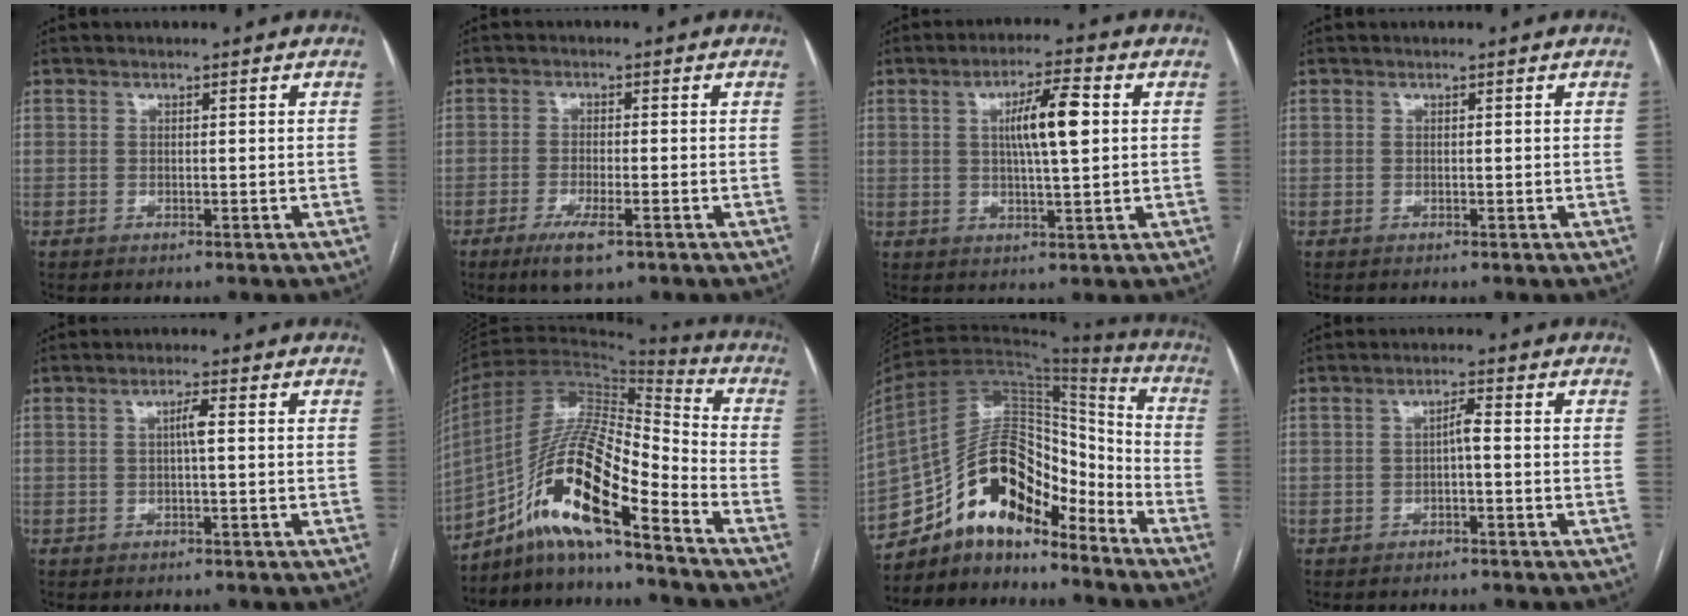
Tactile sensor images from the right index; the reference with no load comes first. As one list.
[{"total": 5.2, "force": [-3.0, 1.0, 4.1], "torque": [-0.080, -0.009, -0.049]}, {"total": 7.8, "force": [1.5, 1.0, 7.6], "torque": [-0.131, 0.009, 0.025]}, {"total": 0.0}, {"total": 2.1, "force": [0.2, 0.1, 2.1], "torque": [-0.038, 0.002, 0.003]}, {"total": 16.3, "force": [-9.7, 2.2, 12.8], "torque": [-0.244, 0.012, -0.172]}, {"total": 18.2, "force": [-13.6, 6.7, 10.0], "torque": [-0.175, 0.054, -0.236]}, {"total": 1.9, "force": [-0.3, 0.2, 1.9], "torque": [-0.031, 0.004, -0.006]}]